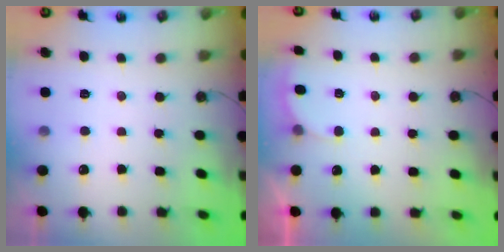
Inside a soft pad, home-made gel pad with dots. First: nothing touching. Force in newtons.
{"total": 2.4, "press": 2.2, "slide": 1.0}